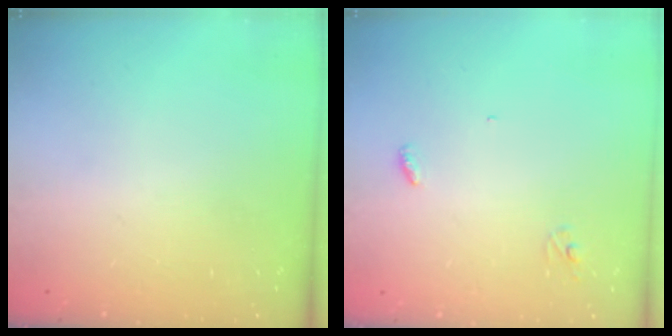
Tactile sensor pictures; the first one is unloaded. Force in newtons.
{"total": 2.7, "press": 2.7, "slide": 0.2}